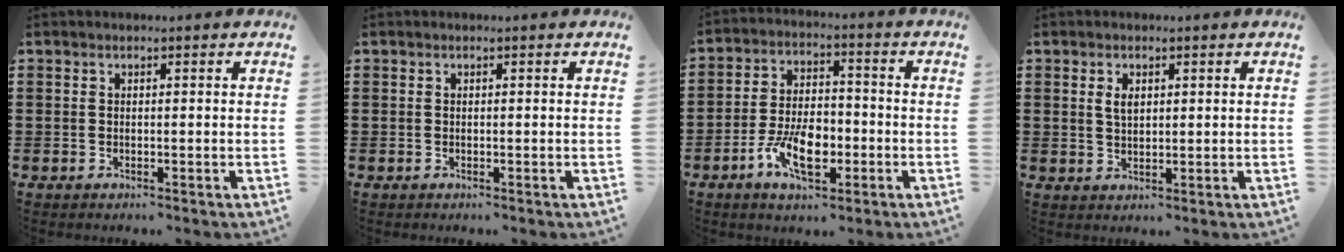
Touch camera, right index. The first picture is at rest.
{"total": 0.0}
{"total": 8.5, "force": [-3.3, 4.5, 6.4], "torque": [-0.139, -0.001, -0.062]}
{"total": 2.2, "force": [0.8, 1.2, 1.7], "torque": [-0.036, 0.005, 0.013]}